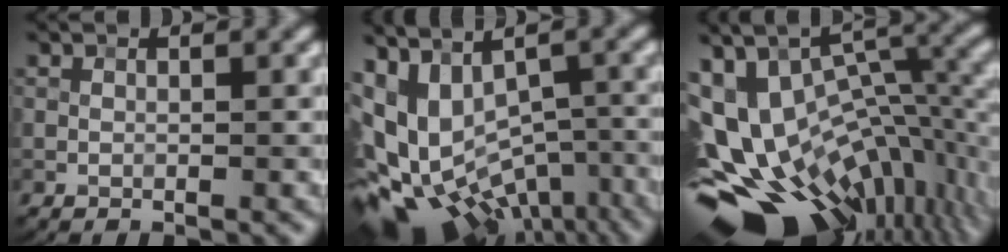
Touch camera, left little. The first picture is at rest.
{"total": 13.7, "force": [-5.1, 8.2, 9.7], "torque": [-0.170, -0.003, -0.028]}
{"total": 16.4, "force": [-4.1, 10.0, 12.4], "torque": [-0.187, 0.006, -0.033]}